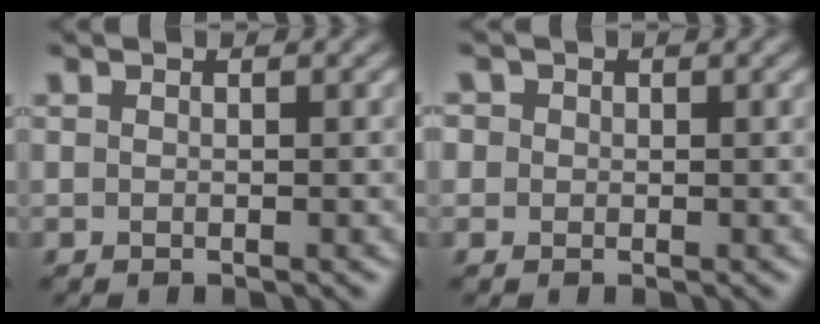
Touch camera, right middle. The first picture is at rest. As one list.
[{"total": 1.4, "force": [0.5, 1.3, 0.4], "torque": [-0.004, 0.007, -0.005]}]